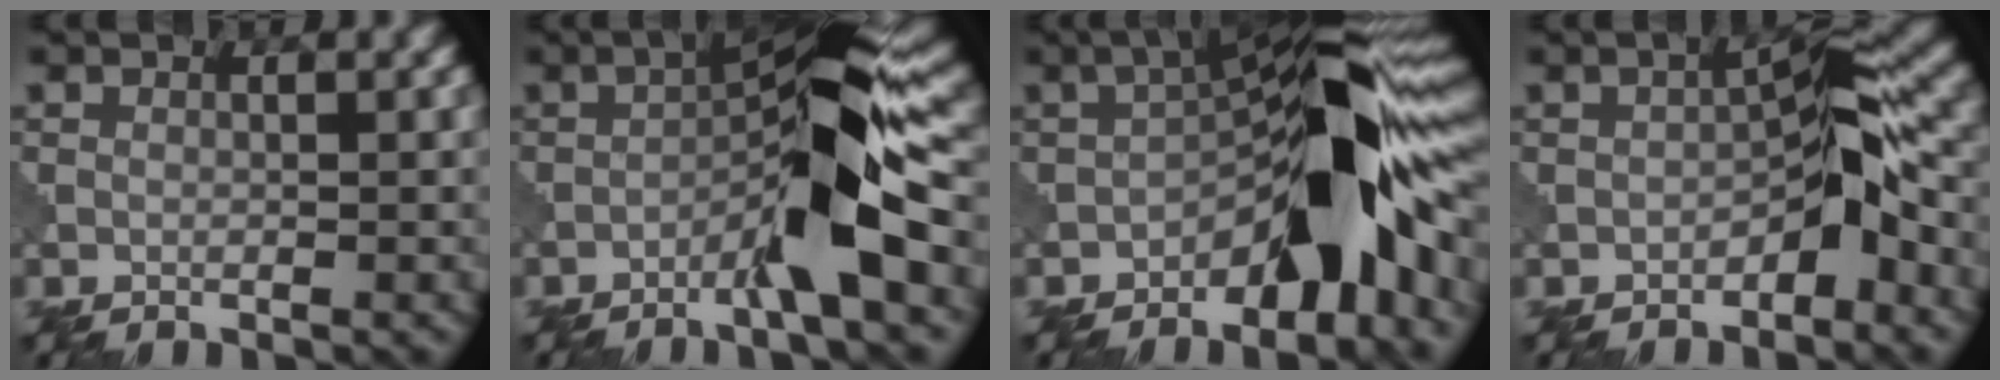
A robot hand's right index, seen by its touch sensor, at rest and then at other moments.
{"total": 8.0, "force": [-3.0, 1.3, 7.4], "torque": [-0.117, 0.023, -0.060]}
{"total": 12.6, "force": [-3.8, 4.8, 11.0], "torque": [-0.142, 0.022, -0.078]}
{"total": 4.5, "force": [-1.8, 1.6, 3.8], "torque": [-0.055, 0.019, -0.036]}